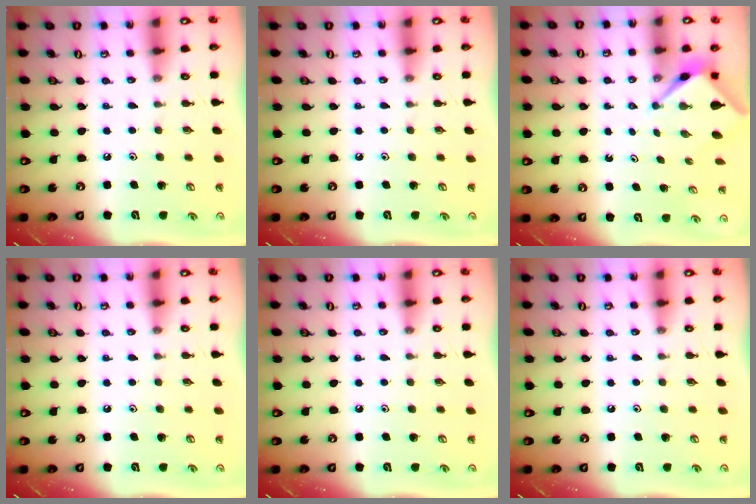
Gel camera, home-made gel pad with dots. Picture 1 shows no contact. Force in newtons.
{"total": 0.0}
{"total": 2.7, "press": 2.7, "slide": 0.1}
{"total": 0.0}
{"total": 0.0}
{"total": 0.0}